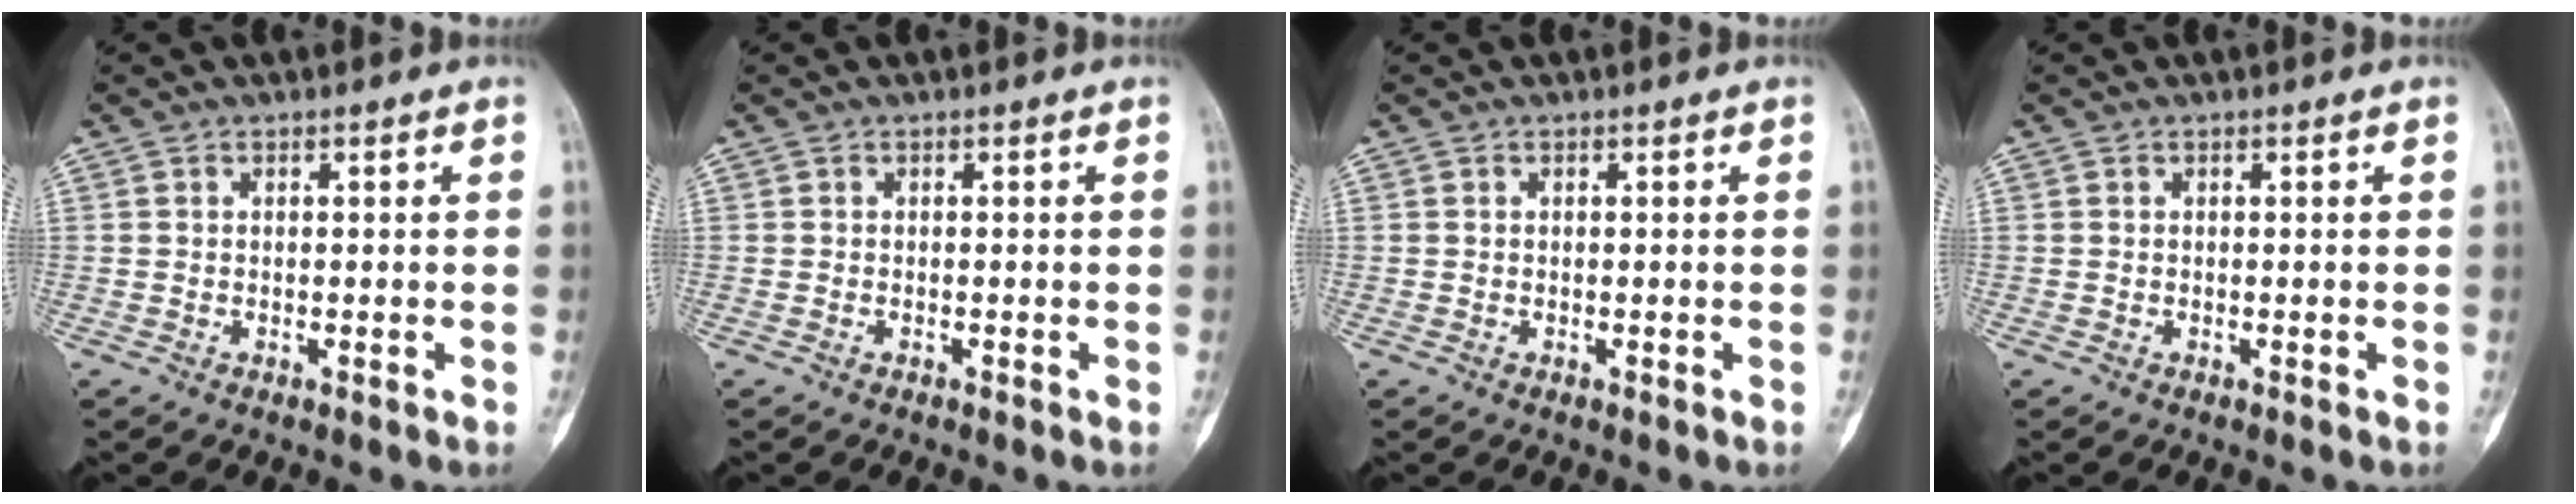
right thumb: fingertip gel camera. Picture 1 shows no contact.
{"total": 0.0}
{"total": 0.0}
{"total": 0.0}